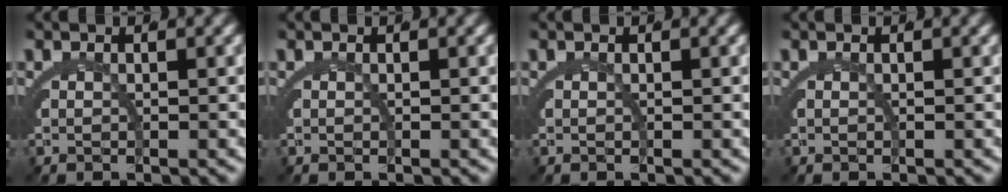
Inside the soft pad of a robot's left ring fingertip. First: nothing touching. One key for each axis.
{"total": 0.0}
{"total": 0.0}
{"total": 0.0}